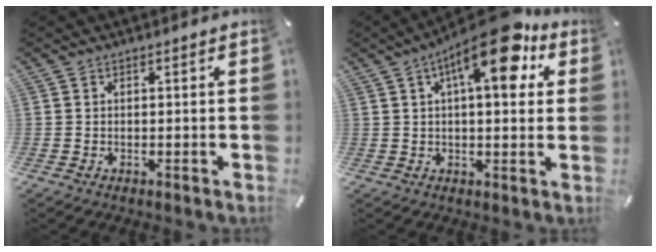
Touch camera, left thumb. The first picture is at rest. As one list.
[{"total": 15.8, "force": [7.6, 5.5, 12.7], "torque": [-0.193, -0.033, 0.115]}]